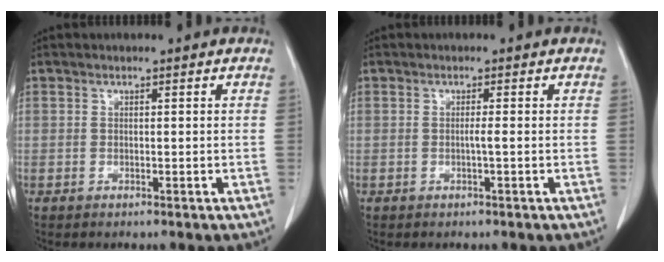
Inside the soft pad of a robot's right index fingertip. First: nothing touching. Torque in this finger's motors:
{"motor_torque": [0.07, -0.01, 0.14, 0.03]}